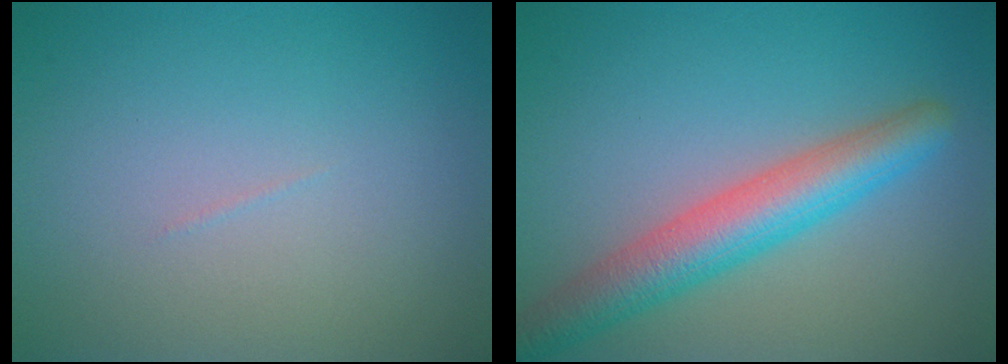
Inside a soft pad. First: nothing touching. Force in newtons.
{"total": 5.8, "press": 5.8, "slide": 0.2}